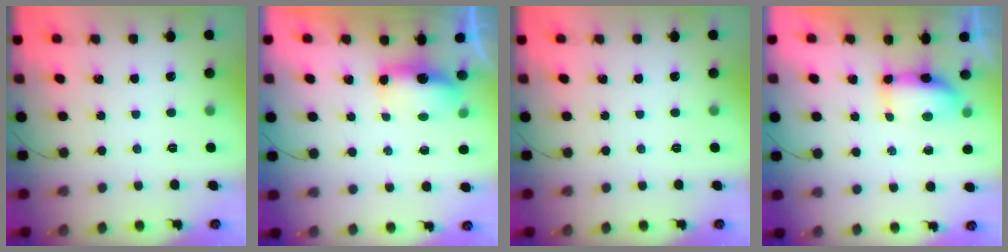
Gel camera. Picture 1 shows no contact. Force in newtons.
{"total": 6.8, "press": 6.7, "slide": 0.8}
{"total": 0.0}
{"total": 6.7, "press": 6.7, "slide": 0.4}